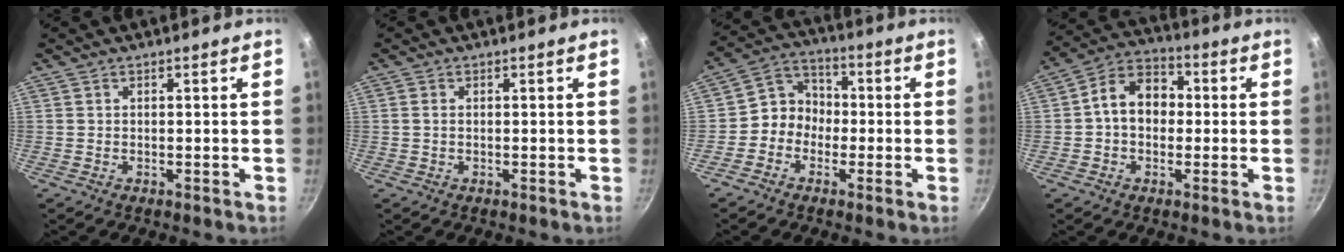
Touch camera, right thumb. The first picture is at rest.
{"total": 0.8, "force": [0.0, 0.6, 0.5], "torque": [-0.012, 0.002, -0.001]}
{"total": 7.2, "force": [-1.6, 6.4, 2.9], "torque": [-0.010, 0.033, -0.048]}
{"total": 10.1, "force": [0.2, 7.7, 6.6], "torque": [-0.069, 0.031, -0.016]}